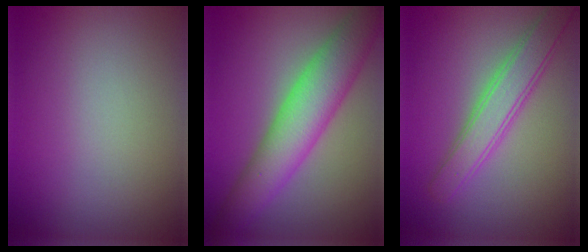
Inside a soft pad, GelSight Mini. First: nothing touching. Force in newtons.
{"total": 6.8, "press": 6.8, "slide": 0.3}
{"total": 3.9, "press": 3.9, "slide": 0.1}